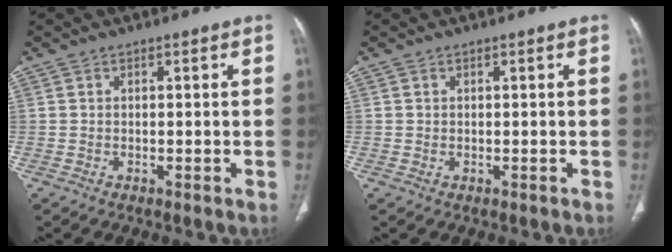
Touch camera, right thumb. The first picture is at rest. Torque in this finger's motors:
{"motor_torque": [-0.38, -0.10, -0.45, 0.30, 0.03]}